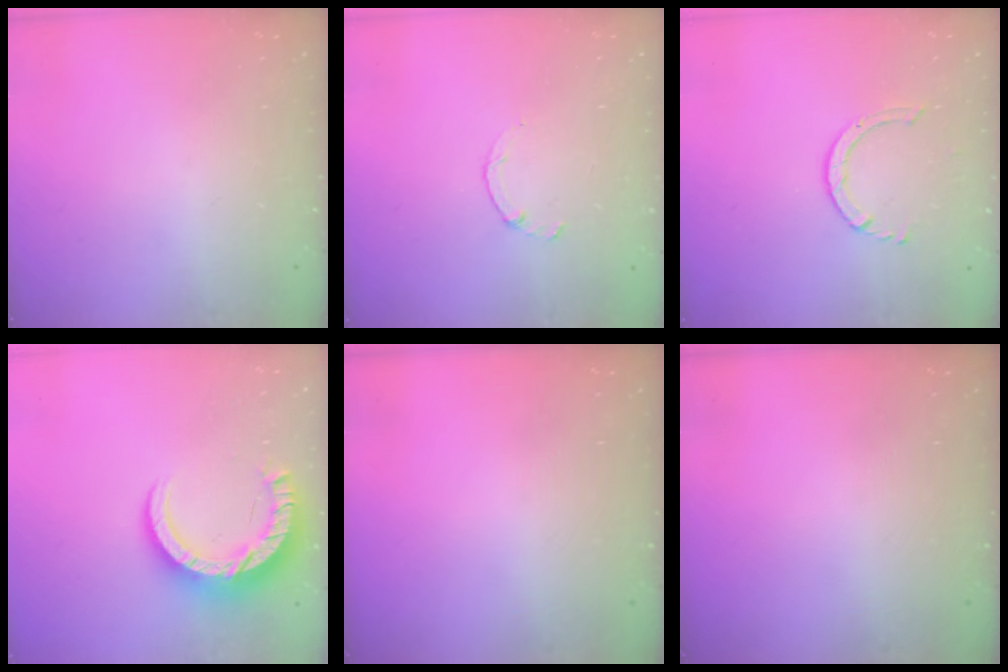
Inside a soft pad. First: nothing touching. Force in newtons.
{"total": 1.5, "press": 1.4, "slide": 0.3}
{"total": 4.4, "press": 4.3, "slide": 0.4}
{"total": 11.9, "press": 11.8, "slide": 0.9}
{"total": 0.0}
{"total": 0.0}